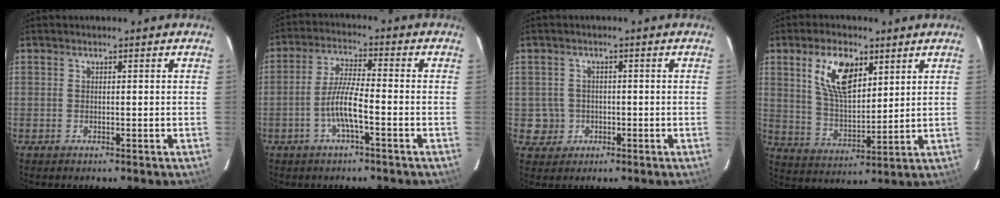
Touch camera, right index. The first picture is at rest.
{"total": 6.6, "force": [-2.7, 0.7, 6.0], "torque": [-0.124, 0.002, -0.052]}
{"total": 4.1, "force": [-0.7, 4.1, 0.0], "torque": [0.000, 0.020, -0.004]}
{"total": 11.5, "force": [5.5, 5.7, 8.4], "torque": [-0.153, 0.010, 0.111]}